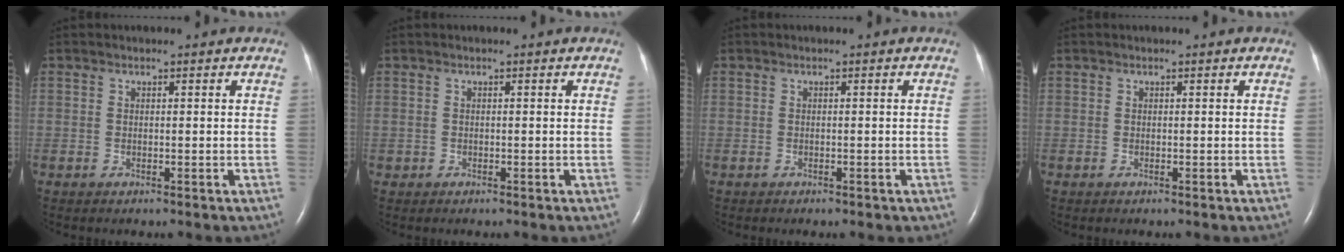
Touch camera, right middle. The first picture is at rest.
{"total": 0.0}
{"total": 1.7, "force": [-1.3, 0.7, 0.9], "torque": [-0.011, -0.001, -0.009]}
{"total": 0.0}